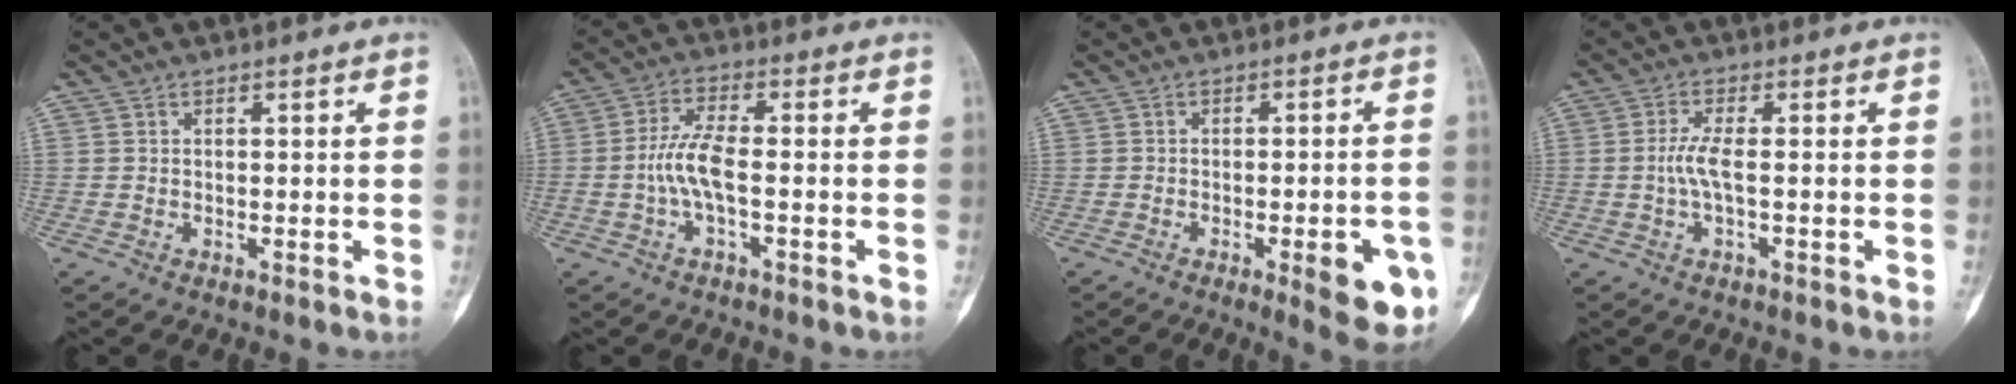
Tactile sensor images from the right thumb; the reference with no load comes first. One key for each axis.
{"total": 6.7, "fx": -1.4, "fy": 2.4, "fz": 6.1, "tx": -0.133, "ty": 0.019, "tz": -0.031}
{"total": 10.5, "fx": -4.1, "fy": 3.1, "fz": 9.1, "tx": -0.089, "ty": 0.008, "tz": -0.046}
{"total": 3.8, "fx": -0.5, "fy": 1.1, "fz": 3.6, "tx": -0.083, "ty": 0.004, "tz": -0.013}